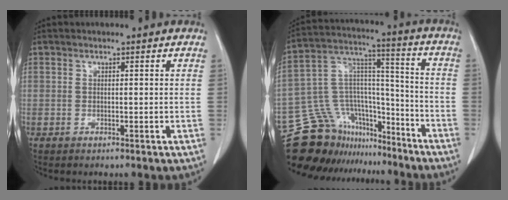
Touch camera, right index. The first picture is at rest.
{"total": 19.0, "force": [-16.2, 9.0, 4.3], "torque": [-0.084, 0.068, -0.264]}